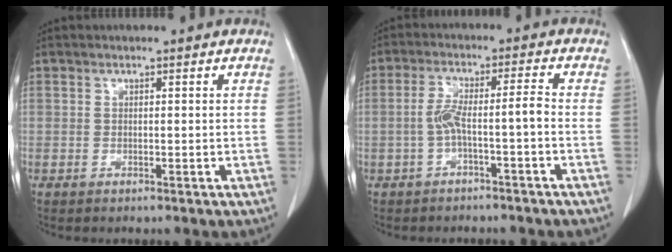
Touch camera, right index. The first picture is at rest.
{"total": 5.0, "force": [-1.7, 0.0, 4.7], "torque": [-0.095, 0.023, -0.026]}